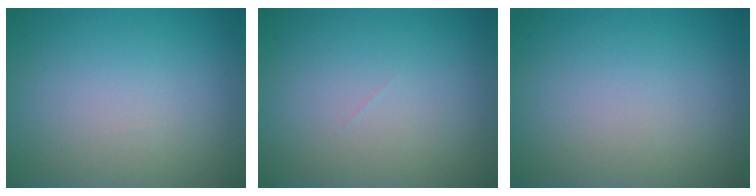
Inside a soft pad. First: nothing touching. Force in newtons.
{"total": 0.0}
{"total": 0.0}